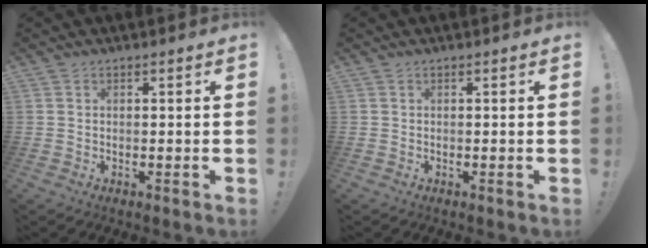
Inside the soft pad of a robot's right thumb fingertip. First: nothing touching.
{"total": 0.0}